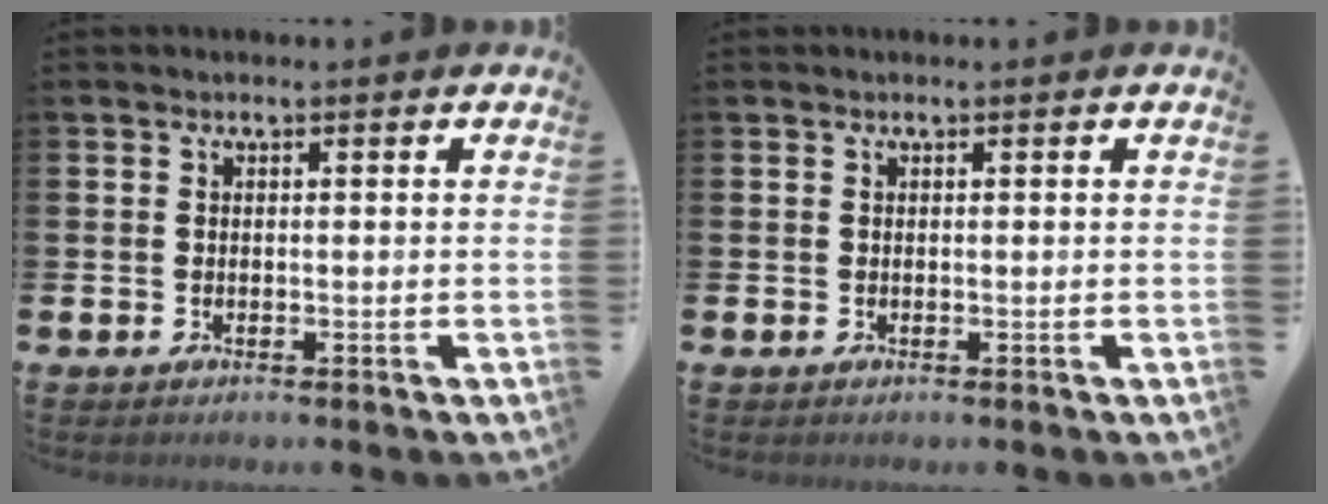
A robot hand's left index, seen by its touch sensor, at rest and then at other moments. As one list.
[{"total": 0.0}]